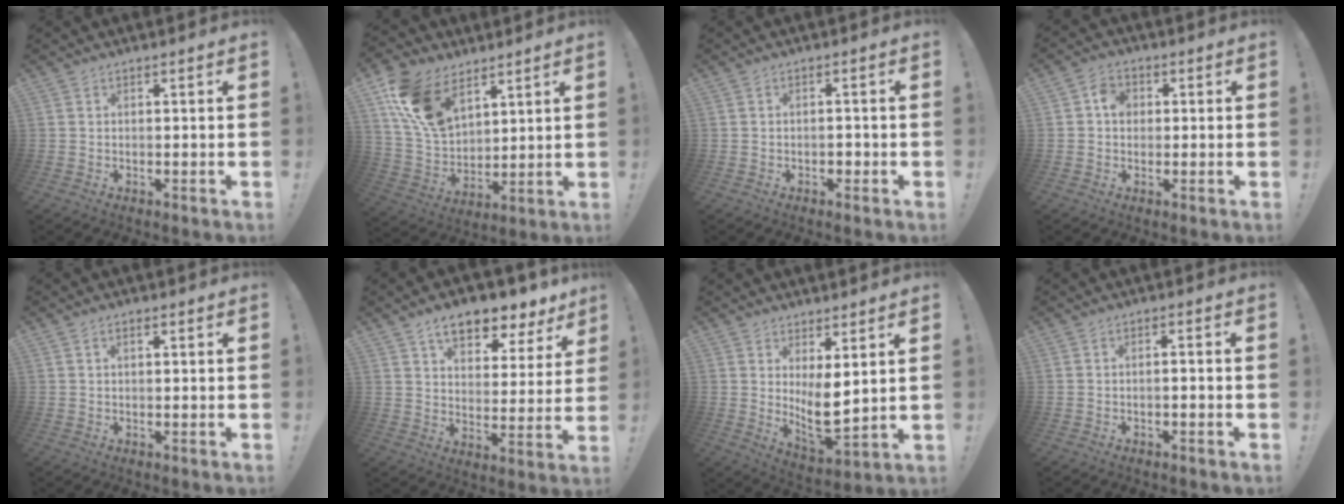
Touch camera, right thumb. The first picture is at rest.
{"total": 17.0, "force": [9.8, 10.3, 9.3], "torque": [-0.186, -0.048, 0.191]}
{"total": 1.9, "force": [-1.0, 1.2, 1.0], "torque": [-0.017, 0.002, -0.017]}
{"total": 4.9, "force": [0.6, 4.1, 2.7], "torque": [-0.038, 0.005, 0.008]}
{"total": 1.2, "force": [0.5, 0.6, 0.9], "torque": [-0.013, 0.000, 0.006]}
{"total": 11.4, "force": [7.9, 5.2, 6.4], "torque": [-0.099, -0.053, 0.136]}
{"total": 9.4, "force": [3.0, 3.6, 8.1], "torque": [-0.129, -0.042, 0.060]}
{"total": 1.7, "force": [-1.2, 0.1, 1.1], "torque": [-0.019, 0.005, -0.022]}